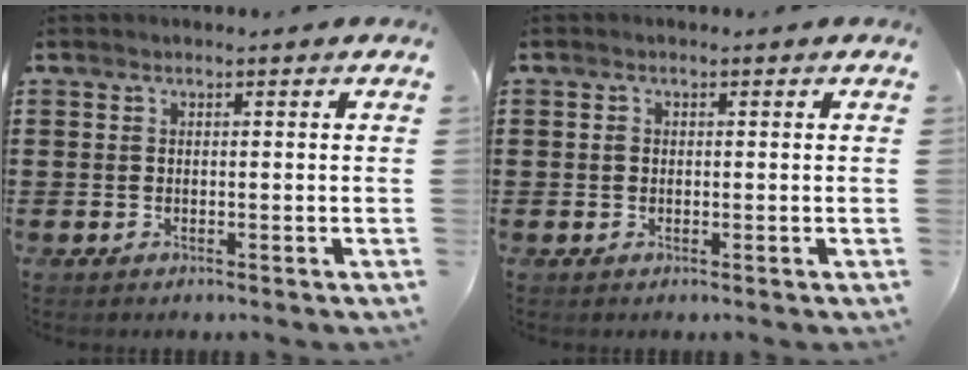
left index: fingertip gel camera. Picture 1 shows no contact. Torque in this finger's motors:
{"motor_torque": [0.19, 0.17, 0.08, 0.03]}